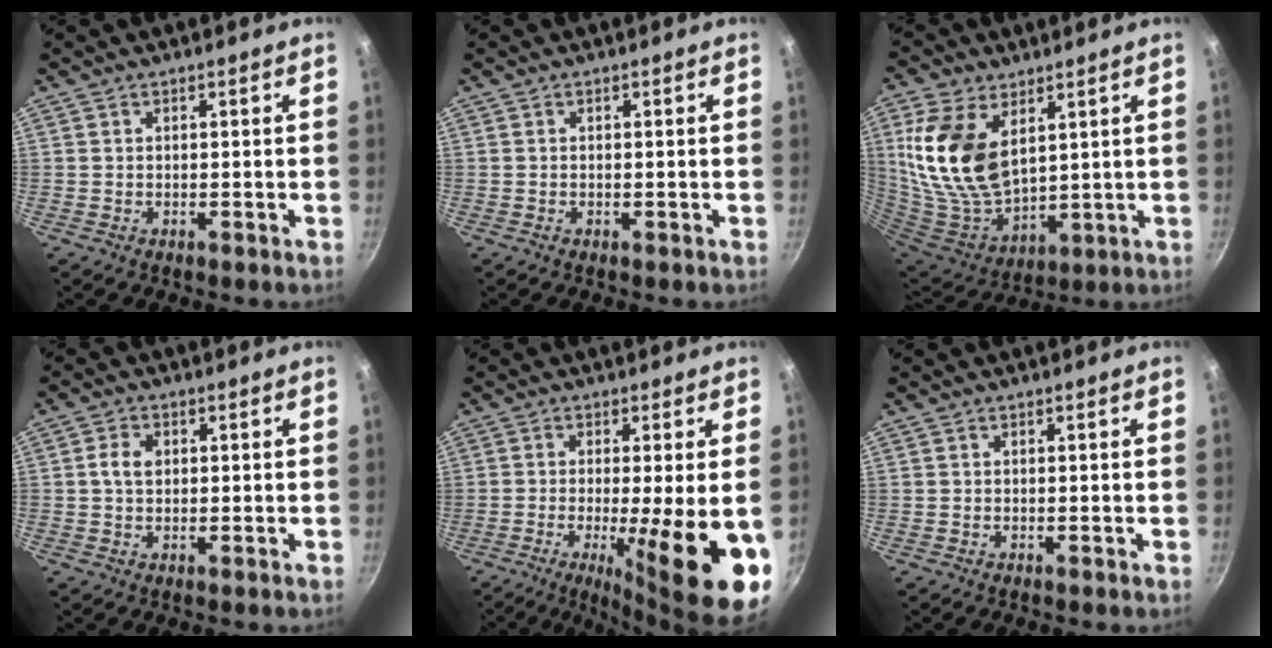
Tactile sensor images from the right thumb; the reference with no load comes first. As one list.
[{"total": 0.0}, {"total": 18.5, "force": [6.2, 11.0, 13.4], "torque": [-0.266, -0.040, 0.136]}, {"total": 3.9, "force": [0.6, 2.6, 2.8], "torque": [-0.050, 0.007, 0.006]}, {"total": 16.5, "force": [-4.3, 2.9, 15.6], "torque": [-0.226, -0.012, -0.057]}, {"total": 0.0}]